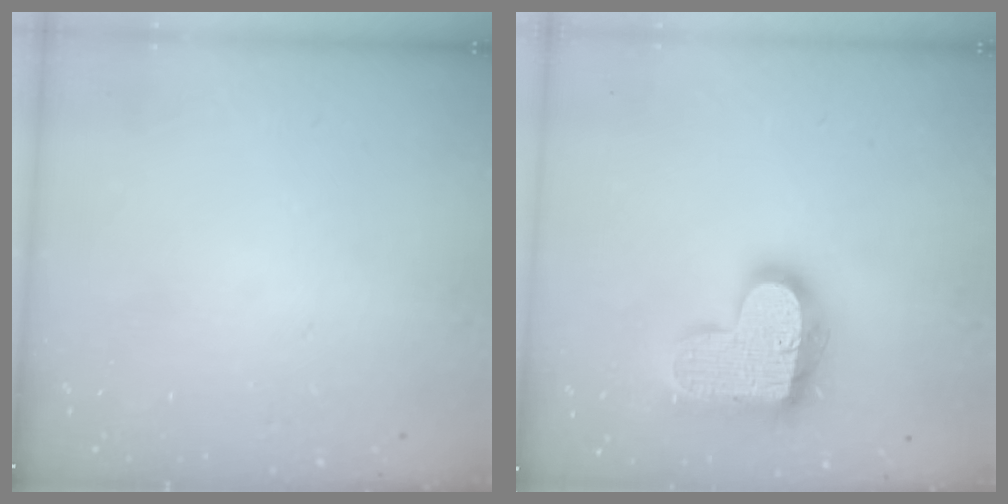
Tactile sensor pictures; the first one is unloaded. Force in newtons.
{"total": 18.9, "press": 18.9, "slide": 1.1}